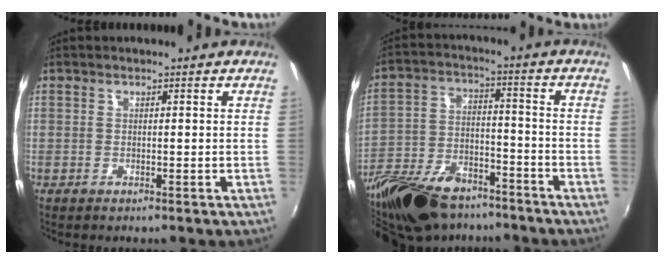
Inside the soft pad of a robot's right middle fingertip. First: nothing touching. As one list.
[{"total": 21.9, "force": [-16.4, 9.7, 10.7], "torque": [-0.234, -0.012, -0.270]}]